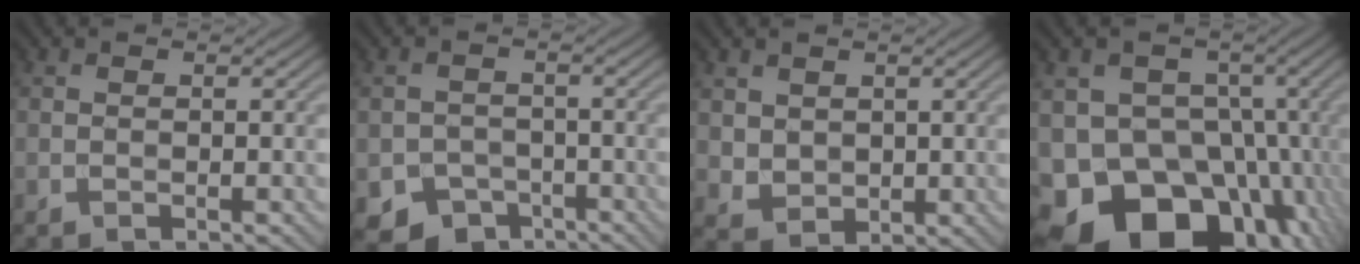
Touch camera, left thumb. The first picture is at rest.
{"total": 5.7, "force": [-3.5, 4.1, 1.8], "torque": [-0.030, -0.011, -0.060]}
{"total": 3.3, "force": [1.5, 2.7, 1.3], "torque": [-0.050, -0.009, 0.031]}
{"total": 18.8, "force": [-8.5, 14.0, 9.2], "torque": [-0.164, -0.027, -0.134]}